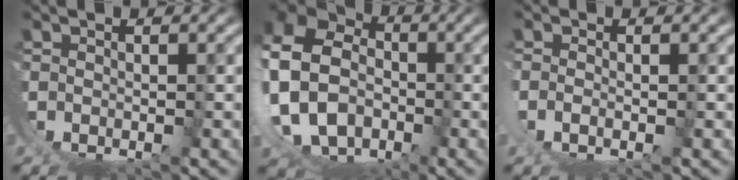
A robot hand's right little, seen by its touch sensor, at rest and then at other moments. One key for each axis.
{"total": 15.3, "fx": 0.7, "fy": 12.7, "fz": 8.6, "tx": -0.188, "ty": -0.031, "tz": 0.004}
{"total": 1.6, "fx": -0.1, "fy": -0.5, "fz": 1.6, "tx": -0.035, "ty": -0.010, "tz": 0.005}